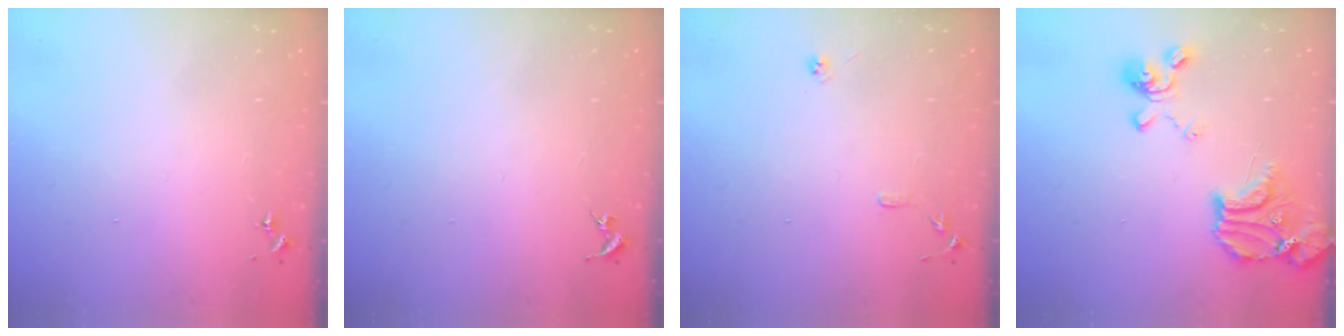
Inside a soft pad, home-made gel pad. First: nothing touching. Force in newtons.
{"total": 0.0}
{"total": 7.9, "press": 7.9, "slide": 0.8}
{"total": 19.3, "press": 19.2, "slide": 2.2}